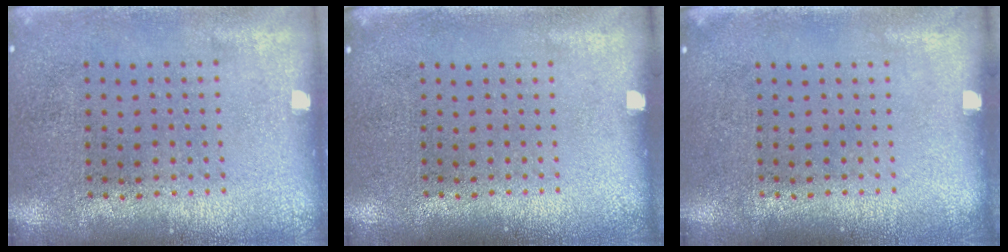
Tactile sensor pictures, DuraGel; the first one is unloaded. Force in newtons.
{"total": 0.0}
{"total": 0.0}